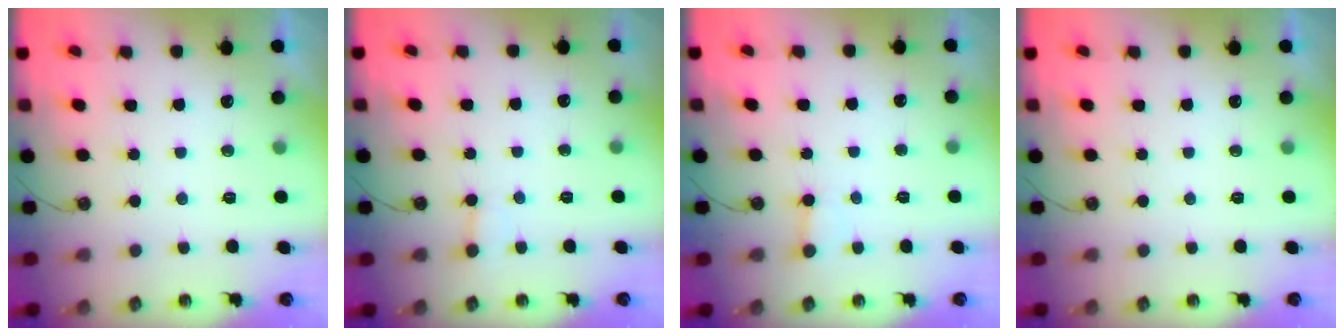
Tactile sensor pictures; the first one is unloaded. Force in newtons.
{"total": 2.0, "press": 2.0, "slide": 0.1}
{"total": 2.4, "press": 2.4, "slide": 0.1}
{"total": 0.0}